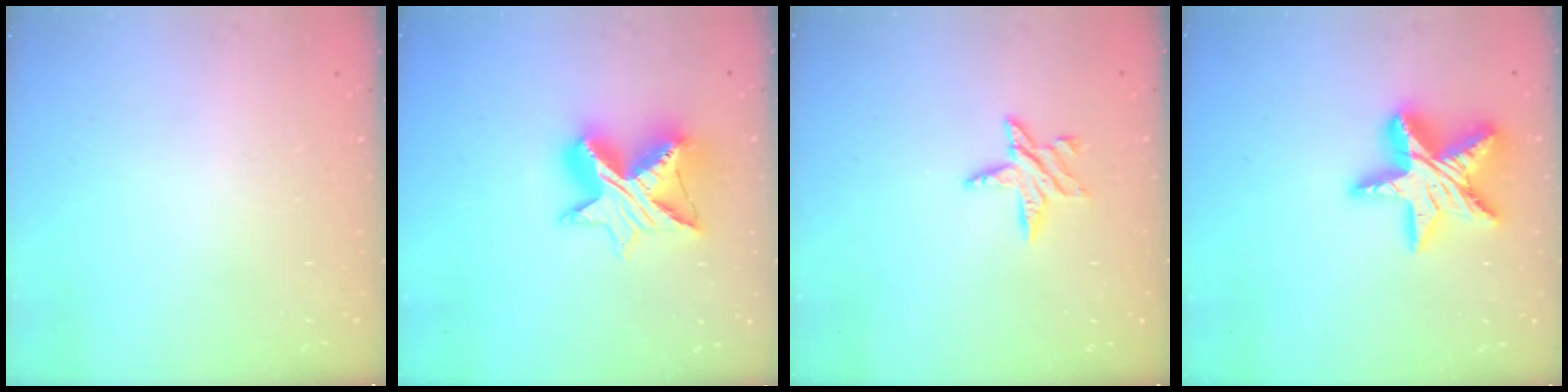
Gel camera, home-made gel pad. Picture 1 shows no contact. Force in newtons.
{"total": 13.3, "press": 13.3, "slide": 0.8}
{"total": 7.3, "press": 7.3, "slide": 0.5}
{"total": 17.6, "press": 17.5, "slide": 1.6}